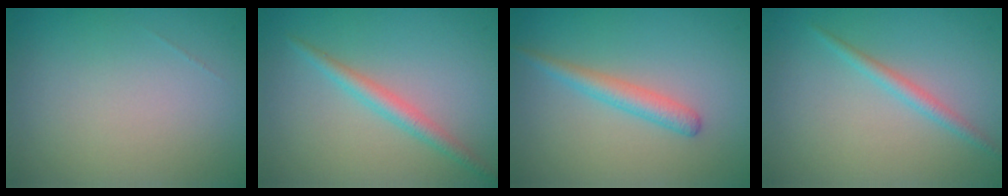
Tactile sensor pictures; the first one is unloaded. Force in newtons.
{"total": 2.0, "press": 2.0, "slide": 0.1}
{"total": 2.1, "press": 2.1, "slide": 0.0}
{"total": 1.5, "press": 1.5, "slide": 0.1}